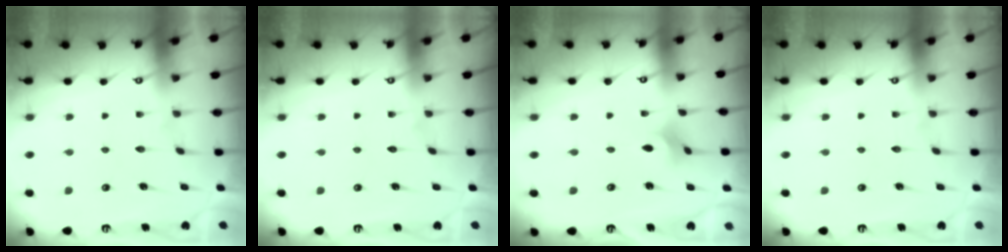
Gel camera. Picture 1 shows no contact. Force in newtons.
{"total": 0.0}
{"total": 2.4, "press": 2.3, "slide": 0.4}
{"total": 0.0}